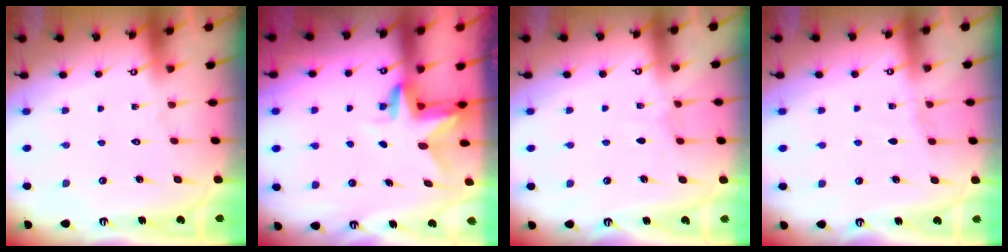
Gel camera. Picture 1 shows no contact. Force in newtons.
{"total": 3.2, "press": 3.2, "slide": 0.2}
{"total": 3.1, "press": 3.1, "slide": 0.5}
{"total": 1.9, "press": 1.9, "slide": 0.3}